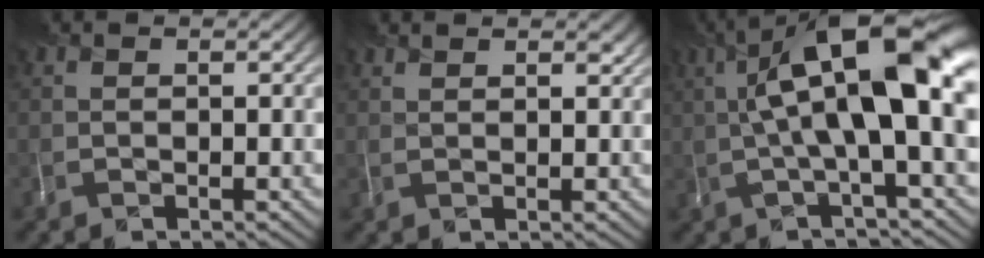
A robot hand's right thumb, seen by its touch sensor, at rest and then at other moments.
{"total": 2.1, "force": [1.8, 0.7, 0.8], "torque": [-0.020, 0.005, 0.034]}
{"total": 14.4, "force": [2.2, 4.0, 13.7], "torque": [-0.232, 0.019, 0.042]}